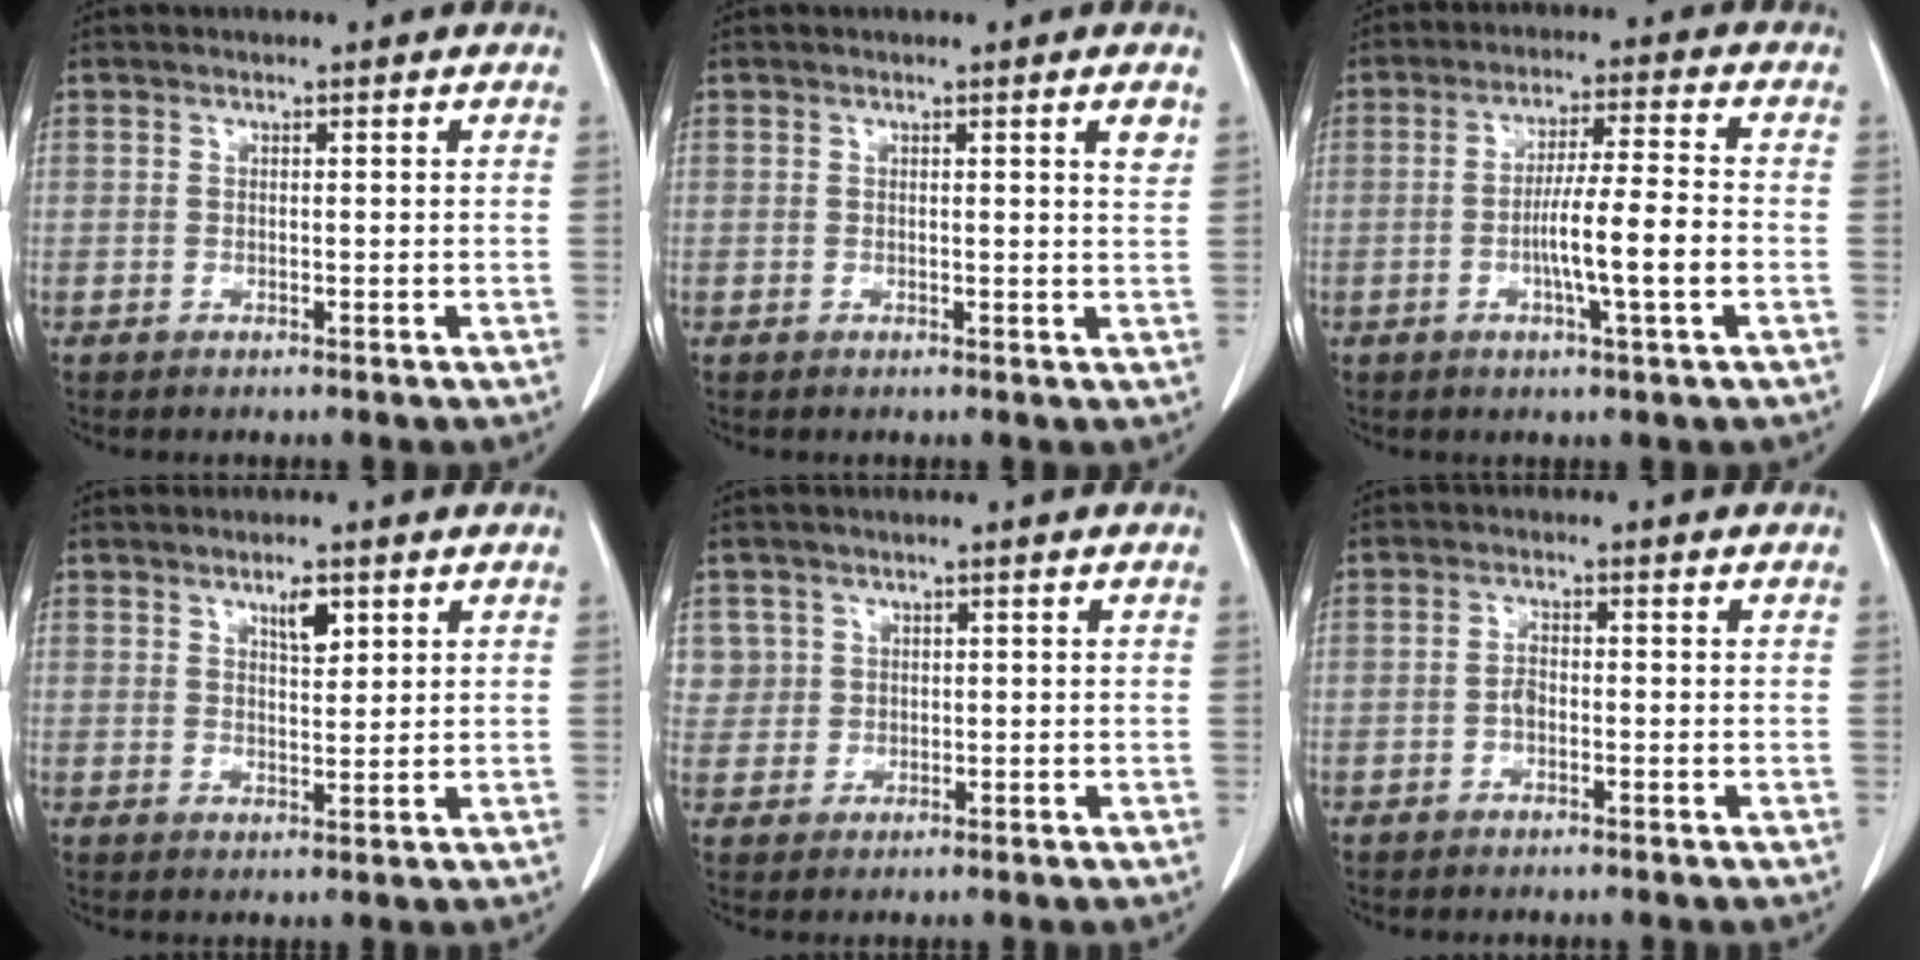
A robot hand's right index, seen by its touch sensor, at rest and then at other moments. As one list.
[{"total": 2.2, "force": [1.2, -0.2, 1.8], "torque": [-0.024, -0.007, 0.013]}, {"total": 9.6, "force": [-2.2, 0.0, 9.4], "torque": [-0.163, 0.001, -0.042]}, {"total": 3.5, "force": [2.0, 1.2, 2.6], "torque": [-0.044, -0.004, 0.034]}, {"total": 3.3, "force": [1.3, 3.1, -0.3], "torque": [0.025, 0.004, 0.023]}, {"total": 1.6, "force": [-0.5, 0.8, 1.3], "torque": [-0.022, 0.005, -0.011]}]